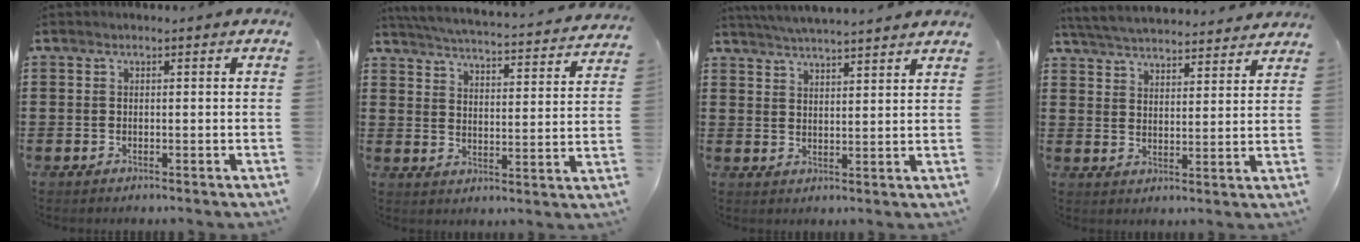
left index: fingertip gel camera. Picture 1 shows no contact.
{"total": 4.2, "force": [4.1, -0.5, 1.0], "torque": [-0.043, -0.039, 0.063]}
{"total": 4.3, "force": [4.2, -0.6, 0.7], "torque": [-0.027, -0.017, 0.074]}
{"total": 5.1, "force": [5.0, 0.0, 0.8], "torque": [-0.037, -0.029, 0.087]}